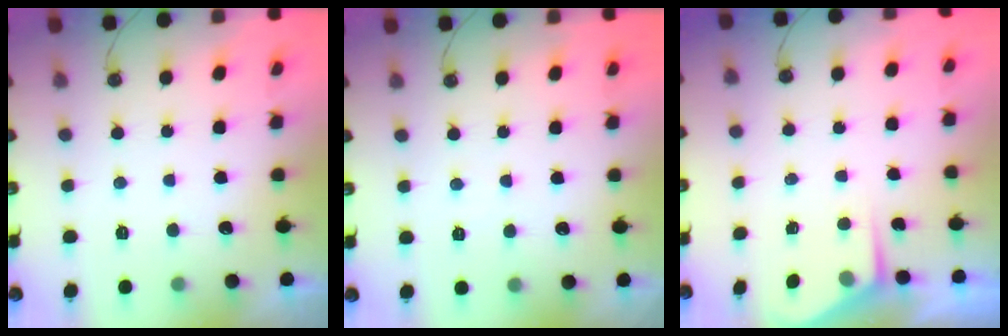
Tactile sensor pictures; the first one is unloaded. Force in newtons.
{"total": 2.5, "press": 2.4, "slide": 0.4}
{"total": 2.7, "press": 2.7, "slide": 0.4}